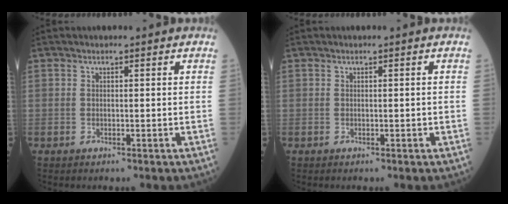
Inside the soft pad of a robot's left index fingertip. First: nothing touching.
{"total": 0.0}